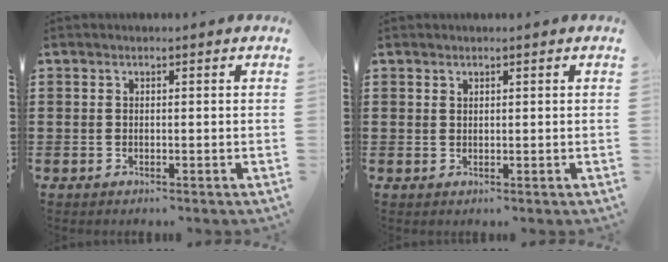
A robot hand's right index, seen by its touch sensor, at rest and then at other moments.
{"total": 0.8, "force": [0.6, 0.4, 0.1], "torque": [-0.004, 0.001, 0.013]}